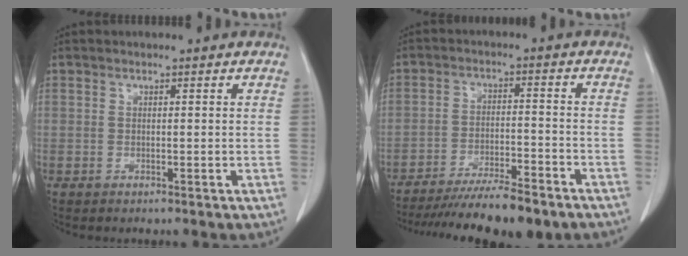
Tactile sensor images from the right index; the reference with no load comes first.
{"total": 15.0, "force": [-12.6, 2.0, 7.9], "torque": [-0.122, -0.016, -0.194]}